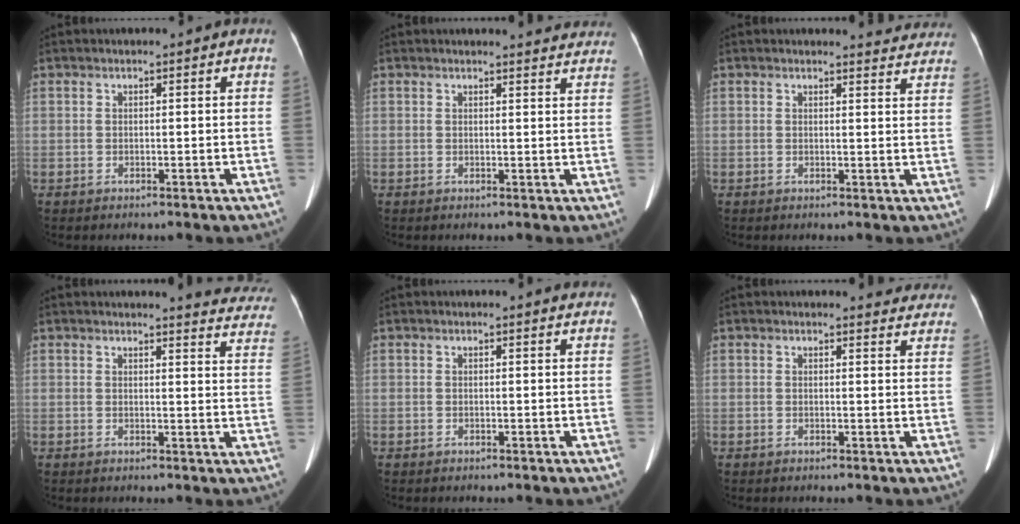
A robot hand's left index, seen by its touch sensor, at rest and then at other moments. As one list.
[{"total": 7.1, "force": [6.9, 0.9, 1.1], "torque": [0.002, -0.009, 0.052]}, {"total": 7.1, "force": [7.0, 1.3, 0.4], "torque": [0.019, -0.019, 0.051]}, {"total": 12.7, "force": [12.4, 1.2, 2.2], "torque": [0.007, -0.089, 0.100]}, {"total": 2.3, "force": [2.3, 0.0, 0.4], "torque": [-0.010, -0.003, 0.014]}, {"total": 8.0, "force": [7.7, 1.7, 0.8], "torque": [0.024, -0.016, 0.054]}]